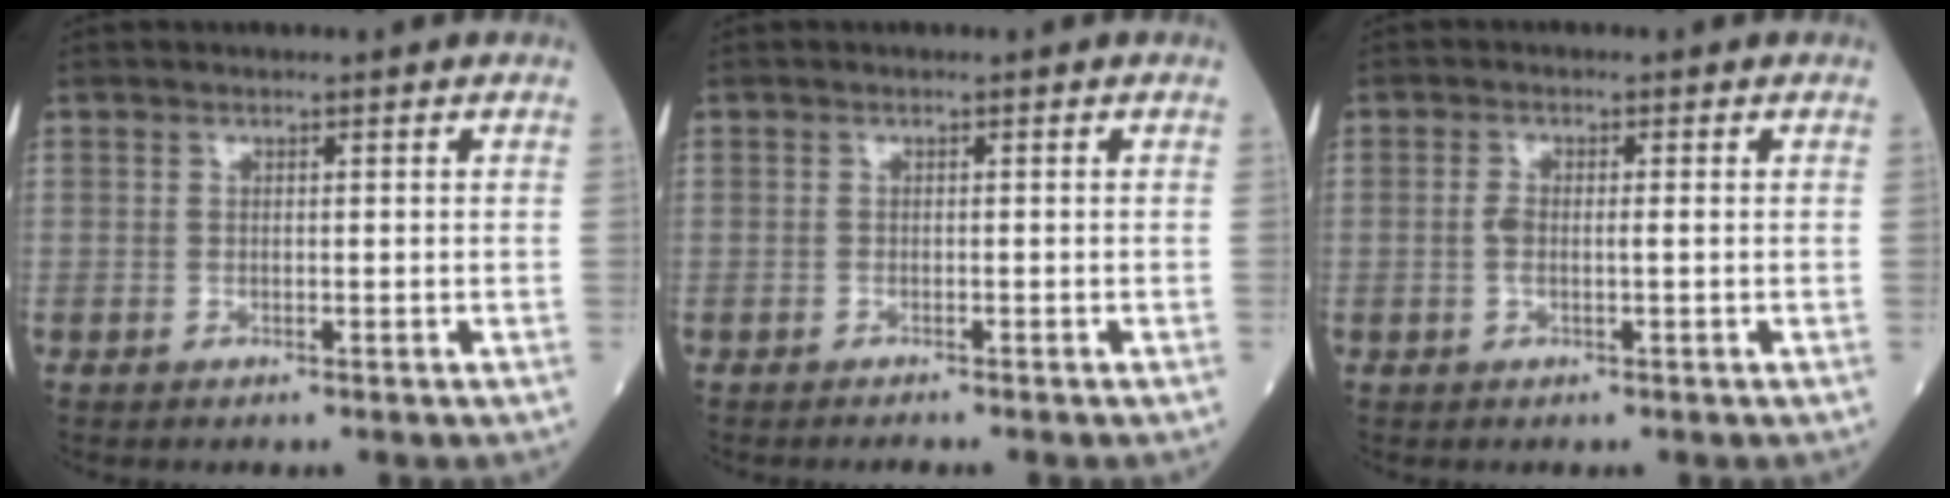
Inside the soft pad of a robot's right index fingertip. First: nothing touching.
{"total": 1.4, "force": [-1.3, -0.1, 0.6], "torque": [-0.010, -0.001, -0.018]}
{"total": 2.2, "force": [-0.2, 0.7, 2.0], "torque": [-0.047, 0.005, -0.003]}